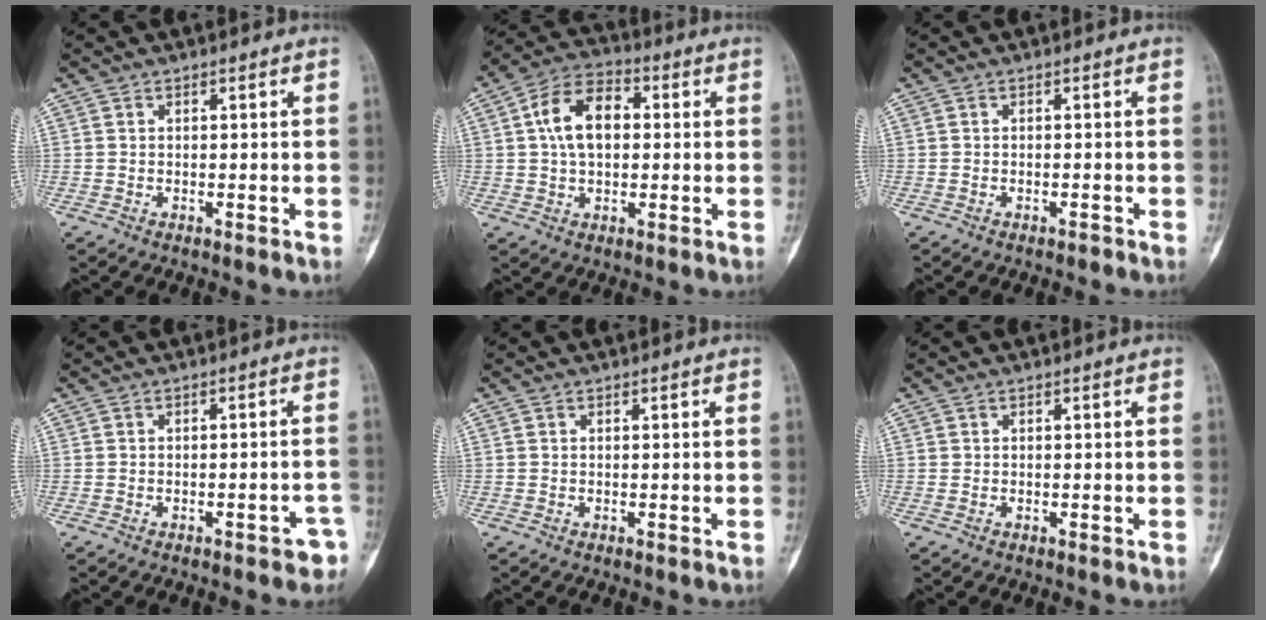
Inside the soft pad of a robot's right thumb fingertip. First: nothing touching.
{"total": 11.0, "force": [1.6, 6.9, 8.5], "torque": [-0.142, 0.022, 0.022]}
{"total": 0.7, "force": [-0.5, 0.2, 0.3], "torque": [-0.007, 0.004, -0.010]}
{"total": 4.0, "force": [-2.5, 1.6, 2.6], "torque": [-0.022, 0.026, -0.026]}
{"total": 0.0}
{"total": 0.0}